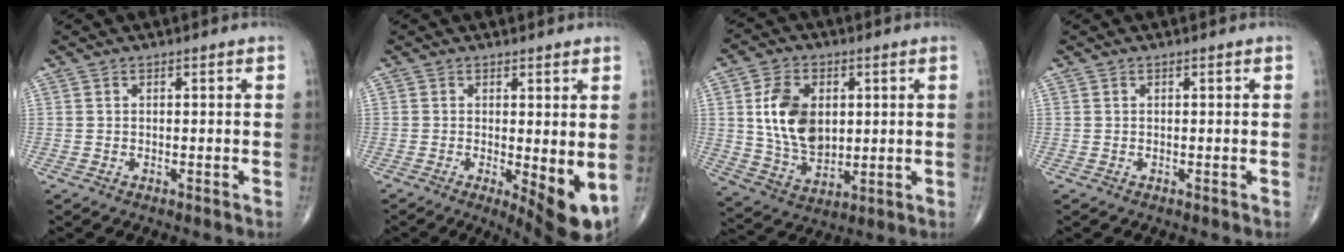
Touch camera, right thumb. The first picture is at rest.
{"total": 8.0, "force": [-0.8, 2.4, 7.6], "torque": [-0.100, -0.020, -0.007]}
{"total": 13.3, "force": [2.3, 8.8, 9.6], "torque": [-0.150, -0.013, 0.049]}
{"total": 0.0}